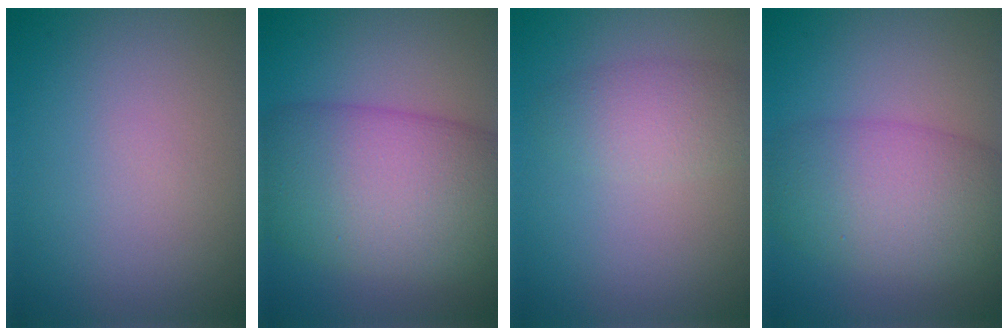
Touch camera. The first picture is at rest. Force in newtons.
{"total": 12.1, "press": 12.0, "slide": 0.4}
{"total": 3.0, "press": 3.0, "slide": 0.1}
{"total": 7.5, "press": 7.5, "slide": 0.2}